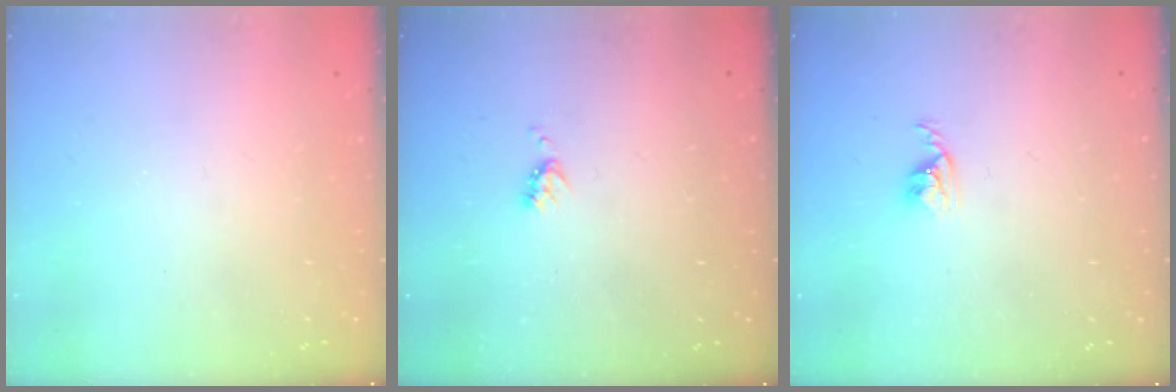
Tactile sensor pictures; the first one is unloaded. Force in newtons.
{"total": 3.9, "press": 3.8, "slide": 0.6}
{"total": 2.9, "press": 2.9, "slide": 0.4}